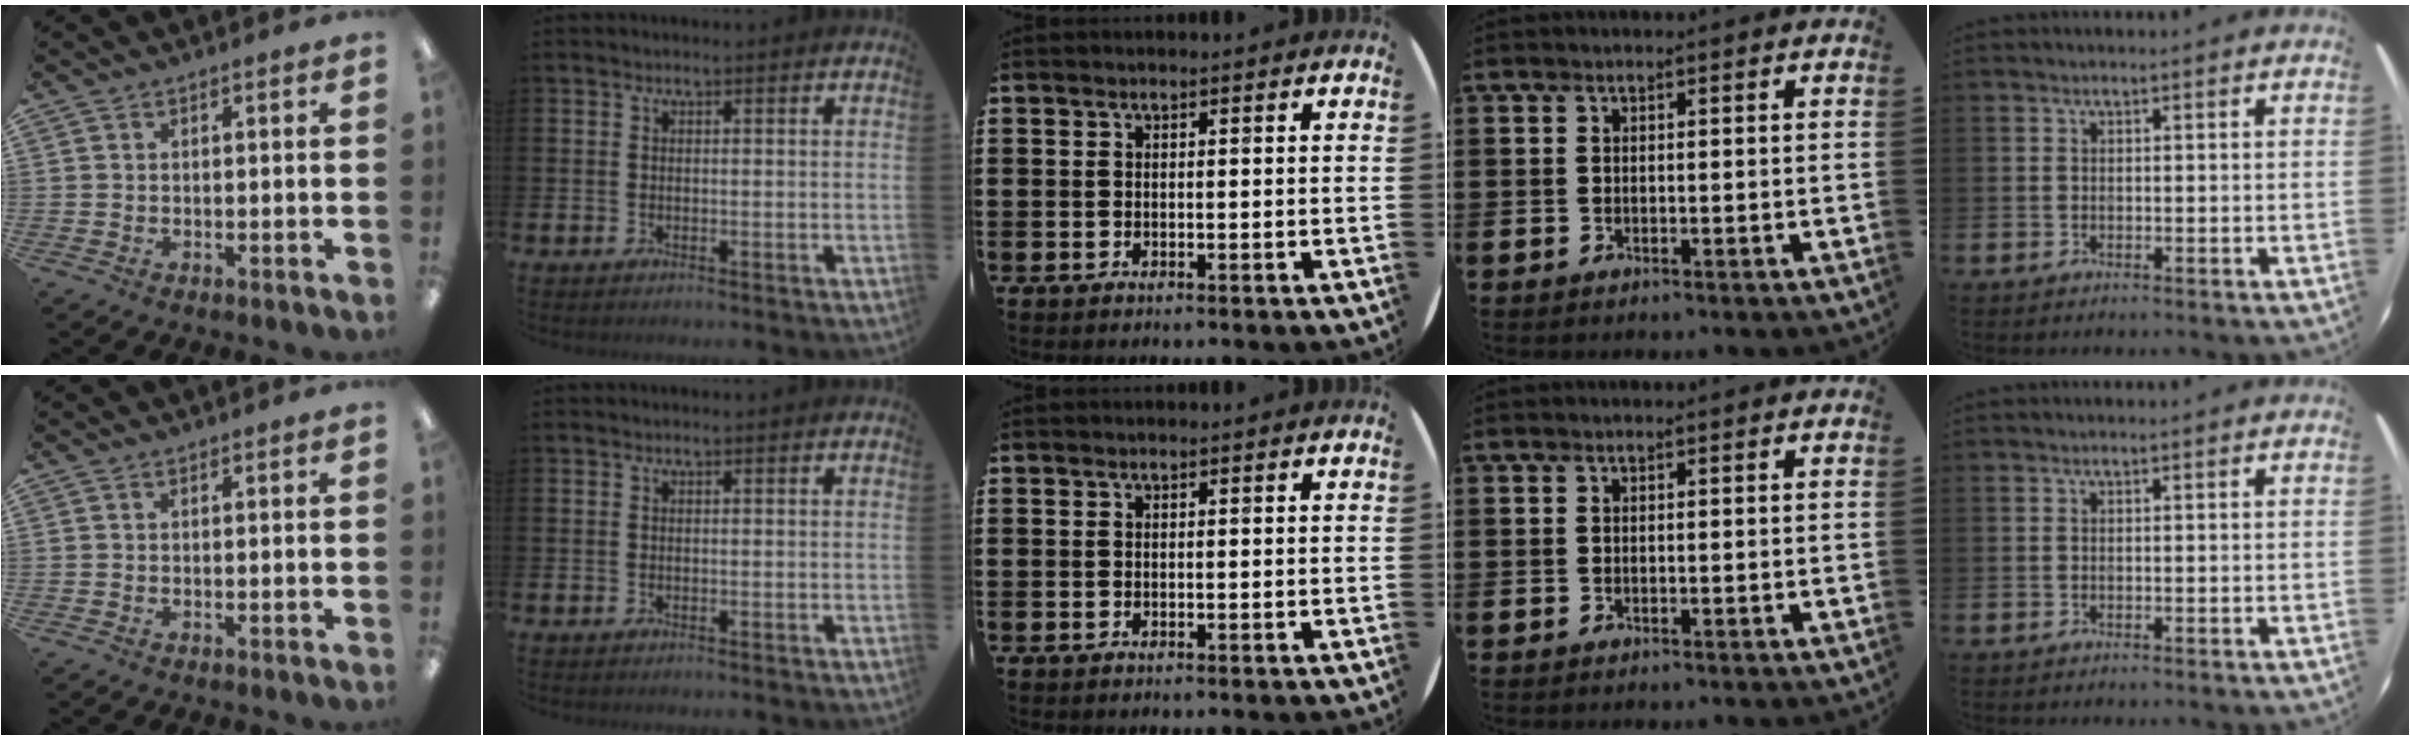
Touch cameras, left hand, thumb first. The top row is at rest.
{}